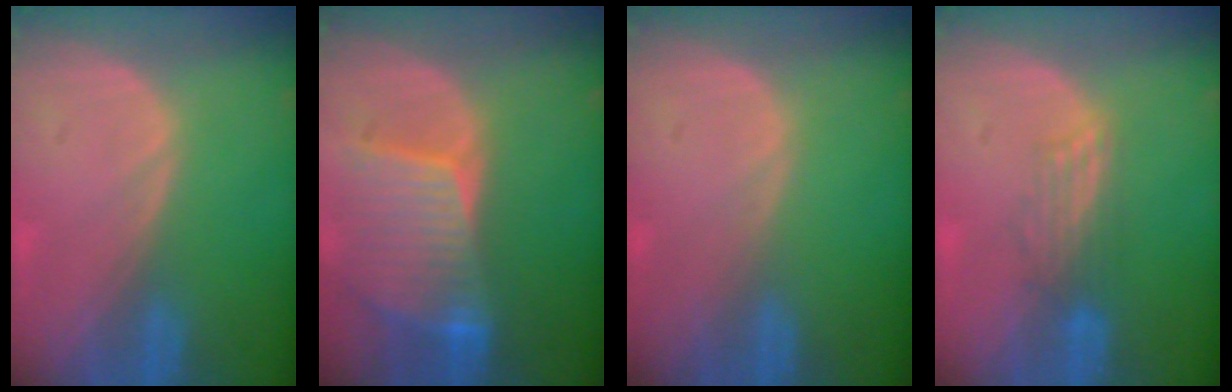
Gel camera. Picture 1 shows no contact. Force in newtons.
{"total": 9.0, "press": 8.0, "slide": 4.1}
{"total": 0.0}
{"total": 2.7, "press": 2.7, "slide": 0.4}